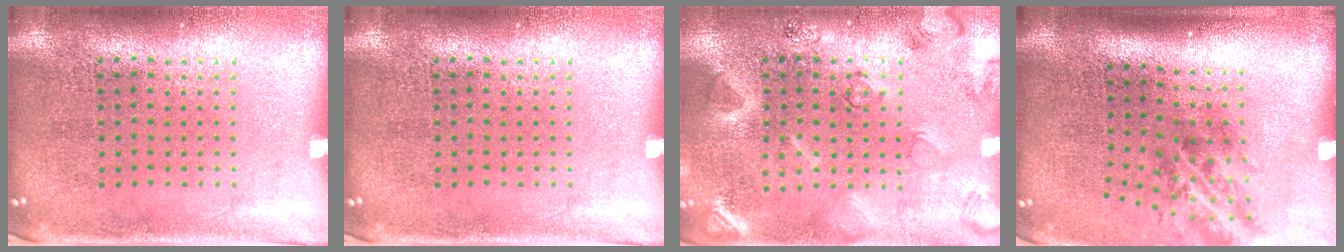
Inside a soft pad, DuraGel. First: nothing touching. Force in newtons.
{"total": 0.0}
{"total": 2.2, "press": 2.2, "slide": 0.4}
{"total": 1.7, "press": 1.1, "slide": 1.3}